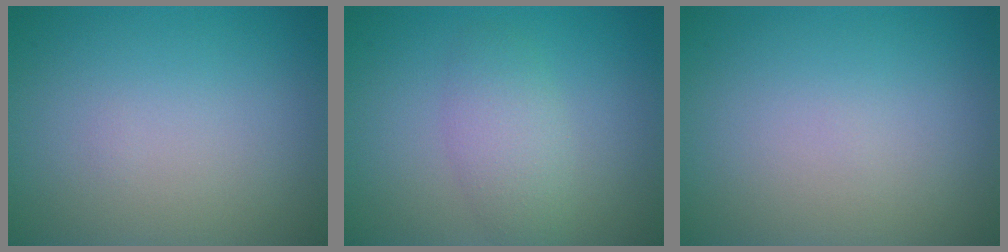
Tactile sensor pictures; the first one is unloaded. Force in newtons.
{"total": 2.9, "press": 2.9, "slide": 0.1}
{"total": 0.0}